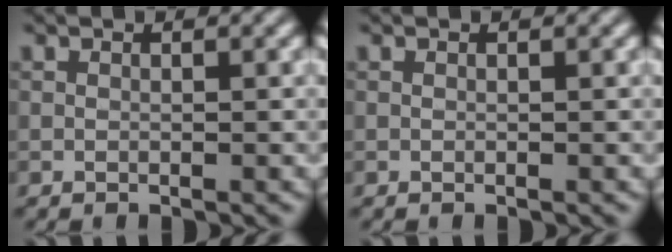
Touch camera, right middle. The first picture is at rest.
{"total": 0.0}